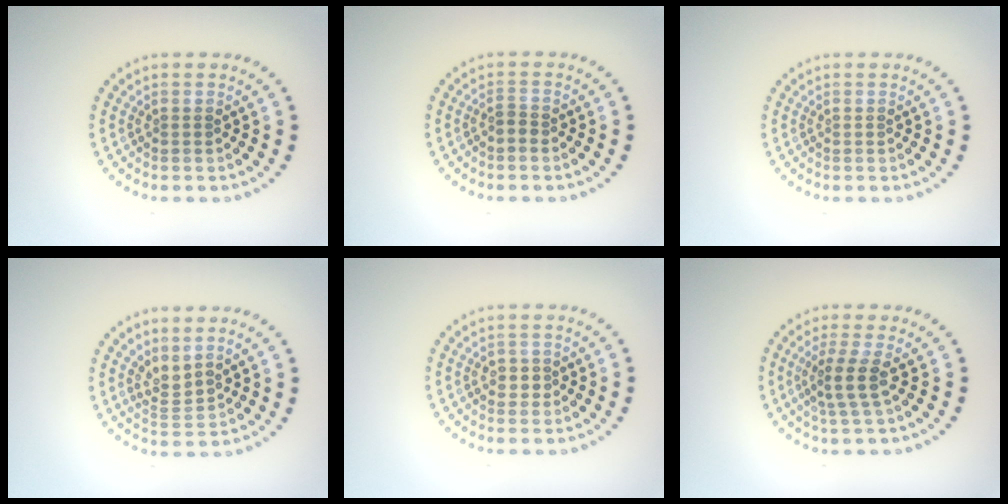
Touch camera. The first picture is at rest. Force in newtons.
{"total": 1.1, "press": 0.9, "slide": 0.7}
{"total": 0.0}
{"total": 2.3, "press": 1.5, "slide": 1.7}
{"total": 1.3, "press": 1.3, "slide": 0.4}
{"total": 2.5, "press": 1.9, "slide": 1.7}